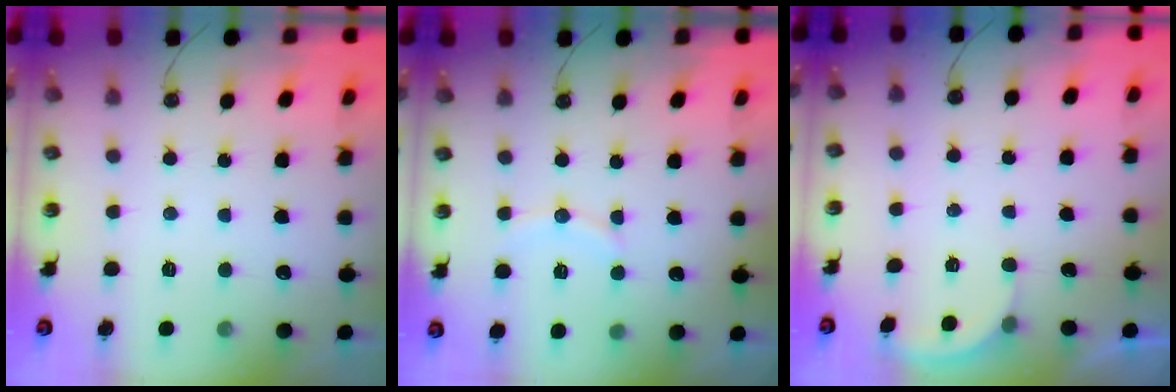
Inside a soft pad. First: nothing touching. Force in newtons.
{"total": 6.3, "press": 6.1, "slide": 1.4}
{"total": 1.4, "press": 1.3, "slide": 0.5}